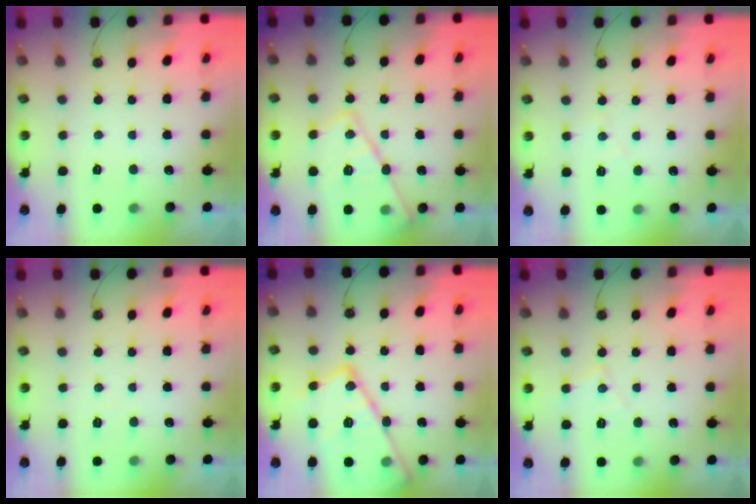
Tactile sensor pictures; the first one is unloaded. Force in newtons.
{"total": 17.1, "press": 17.1, "slide": 1.1}
{"total": 4.5, "press": 4.5, "slide": 0.7}
{"total": 3.0, "press": 3.0, "slide": 0.5}
{"total": 22.7, "press": 22.7, "slide": 1.9}
{"total": 6.2, "press": 6.2, "slide": 0.5}